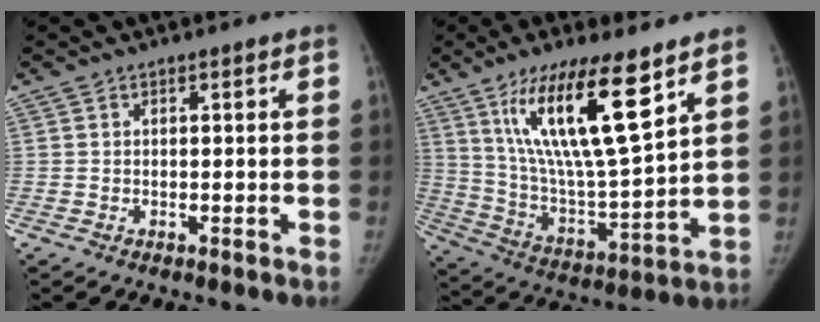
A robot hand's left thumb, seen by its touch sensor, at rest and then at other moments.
{"total": 20.4, "force": [10.9, 4.2, 16.7], "torque": [-0.290, -0.053, 0.205]}